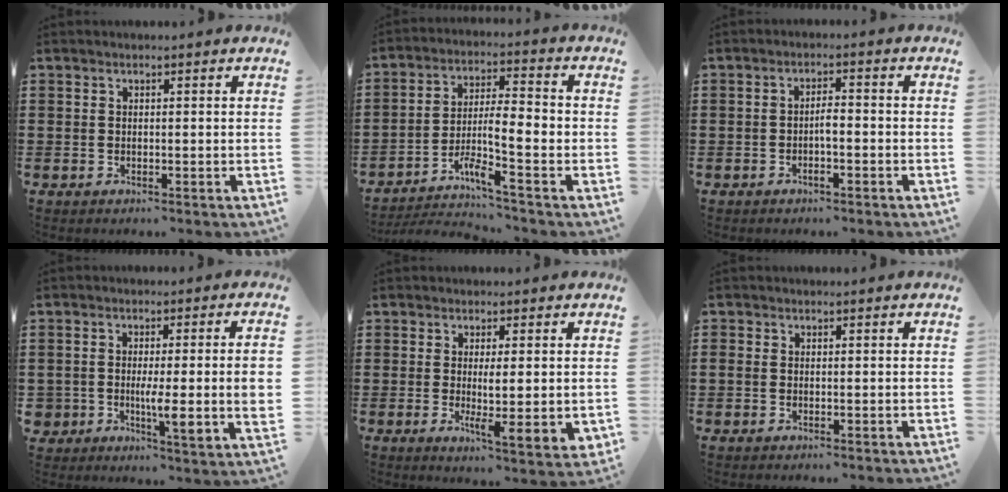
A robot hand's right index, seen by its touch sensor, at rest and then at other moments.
{"total": 6.3, "force": [-3.2, 1.1, 5.4], "torque": [-0.103, -0.010, -0.065]}
{"total": 2.3, "force": [-0.9, 0.5, 2.1], "torque": [-0.039, 0.002, -0.017]}
{"total": 6.6, "force": [-1.1, 2.0, 6.2], "torque": [-0.110, -0.004, -0.024]}
{"total": 4.4, "force": [0.3, 0.6, 4.3], "torque": [-0.073, -0.008, 0.003]}
{"total": 0.7, "force": [-0.3, 0.5, 0.4], "torque": [-0.008, 0.001, -0.006]}